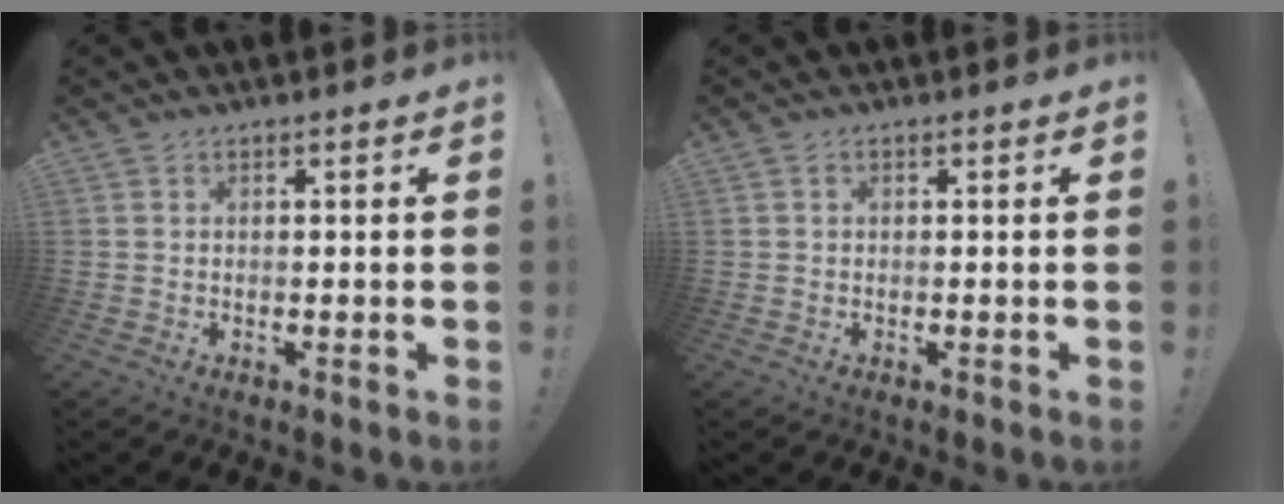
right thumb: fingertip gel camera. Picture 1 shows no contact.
{"total": 0.6, "force": [-0.1, 0.5, 0.3], "torque": [-0.007, 0.003, -0.001]}